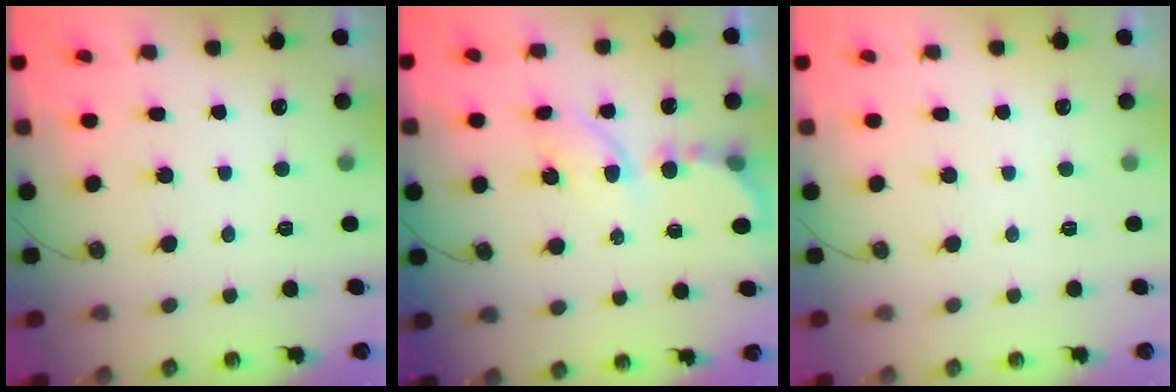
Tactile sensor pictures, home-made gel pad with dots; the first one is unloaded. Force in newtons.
{"total": 6.4, "press": 6.3, "slide": 0.5}
{"total": 0.0}